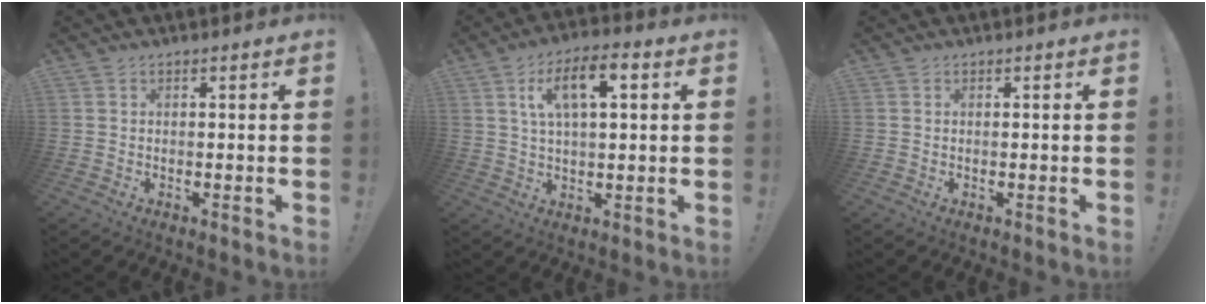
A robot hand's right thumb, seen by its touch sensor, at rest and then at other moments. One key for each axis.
{"total": 10.9, "fx": 3.8, "fy": 4.5, "fz": 9.2, "tx": -0.145, "ty": 0.003, "tz": 0.061}
{"total": 0.0}